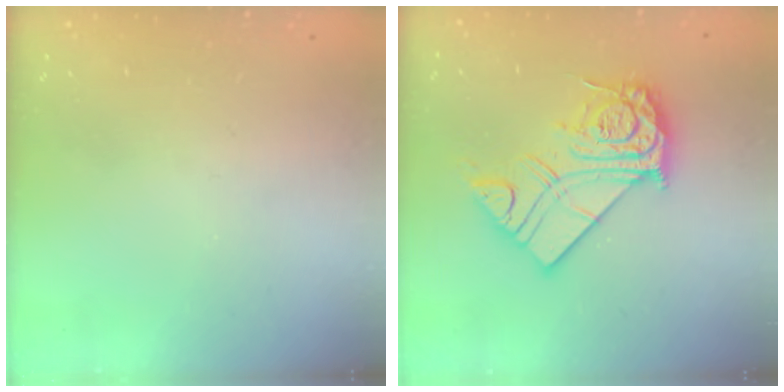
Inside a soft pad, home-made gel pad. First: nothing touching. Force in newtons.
{"total": 17.4, "press": 17.3, "slide": 1.7}